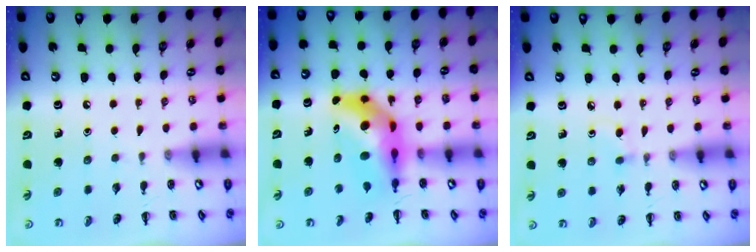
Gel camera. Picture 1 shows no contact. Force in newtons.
{"total": 9.5, "press": 9.0, "slide": 3.1}
{"total": 3.9, "press": 3.6, "slide": 1.5}